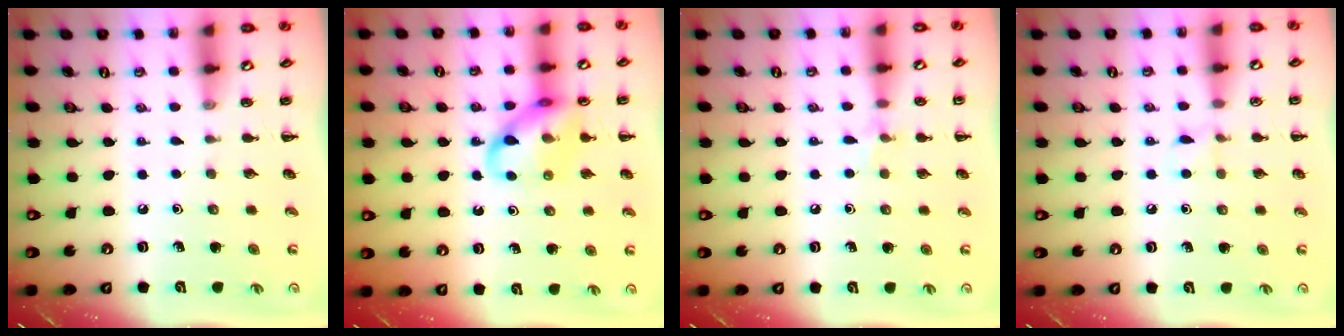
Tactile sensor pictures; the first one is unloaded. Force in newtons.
{"total": 12.3, "press": 12.2, "slide": 1.2}
{"total": 5.3, "press": 5.0, "slide": 1.8}
{"total": 5.0, "press": 4.7, "slide": 1.8}